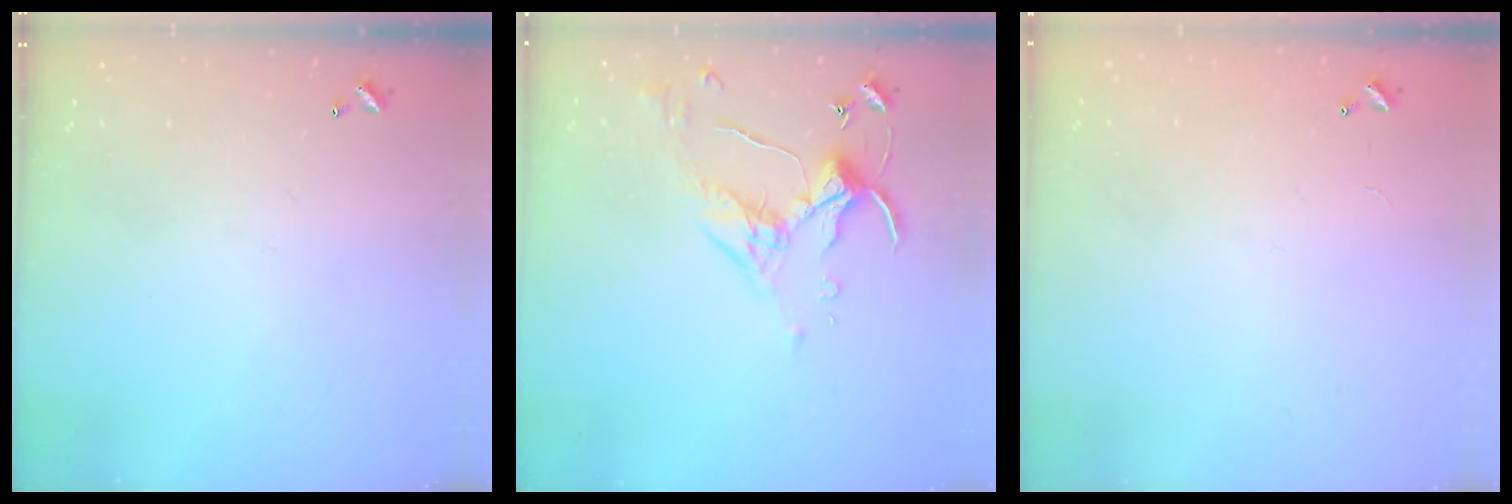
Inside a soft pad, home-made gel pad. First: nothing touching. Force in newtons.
{"total": 4.8, "press": 4.7, "slide": 1.0}
{"total": 10.0, "press": 10.0, "slide": 0.3}